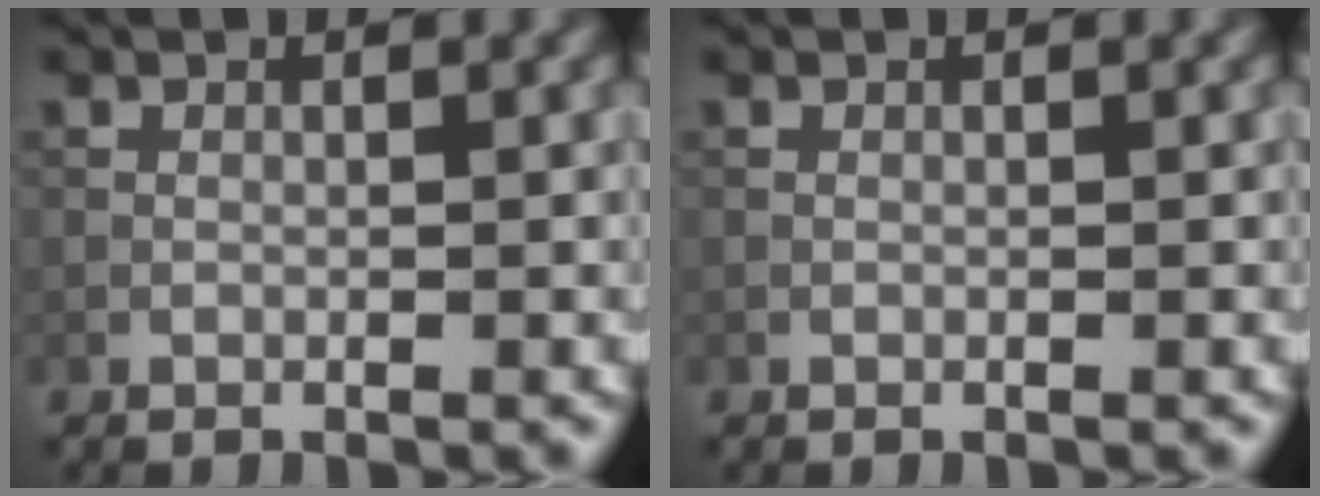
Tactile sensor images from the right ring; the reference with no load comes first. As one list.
[{"total": 0.0}]